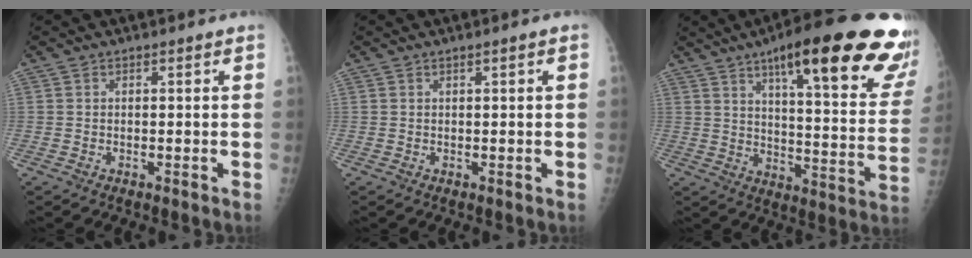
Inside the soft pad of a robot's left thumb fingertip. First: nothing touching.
{"total": 0.7, "force": [0.2, 0.0, 0.6], "torque": [-0.012, 0.001, 0.004]}
{"total": 29.2, "force": [17.7, 6.2, 22.4], "torque": [-0.259, -0.051, 0.243]}